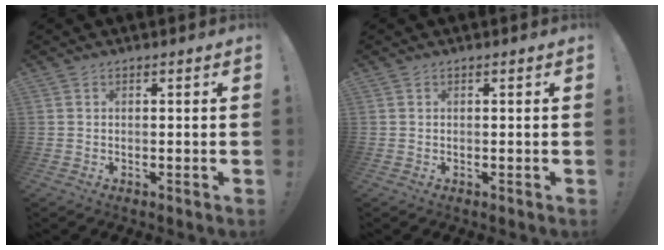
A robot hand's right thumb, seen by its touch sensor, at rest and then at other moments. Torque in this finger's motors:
{"motor_torque": [0.00, 0.00, -0.04, 0.04, 0.03]}